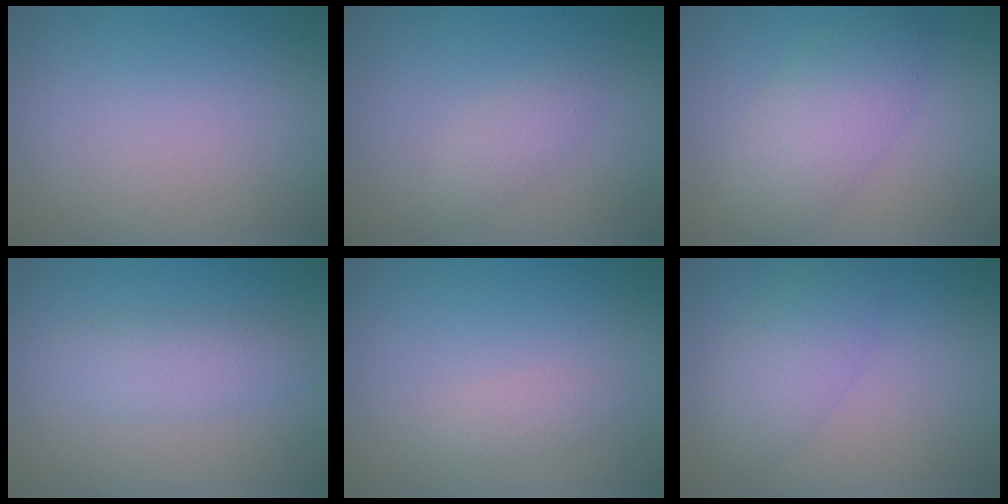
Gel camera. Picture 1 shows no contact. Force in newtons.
{"total": 1.4, "press": 1.4, "slide": 0.1}
{"total": 4.5, "press": 4.5, "slide": 0.1}
{"total": 2.9, "press": 2.9, "slide": 0.1}
{"total": 1.1, "press": 1.1, "slide": 0.0}
{"total": 3.3, "press": 3.3, "slide": 0.1}